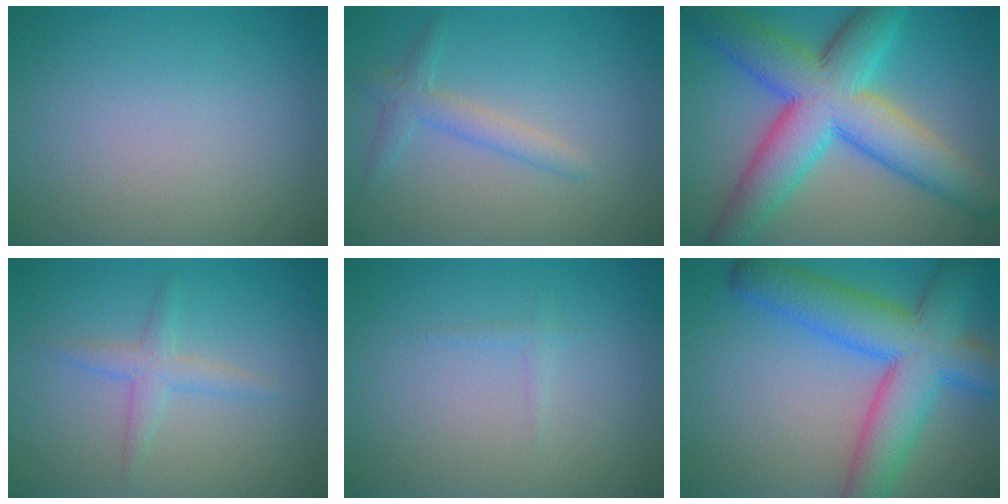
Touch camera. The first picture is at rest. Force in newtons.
{"total": 2.2, "press": 2.2, "slide": 0.1}
{"total": 11.6, "press": 11.6, "slide": 0.3}
{"total": 2.2, "press": 2.2, "slide": 0.1}
{"total": 0.6, "press": 0.6, "slide": 0.0}
{"total": 9.7, "press": 9.7, "slide": 0.3}